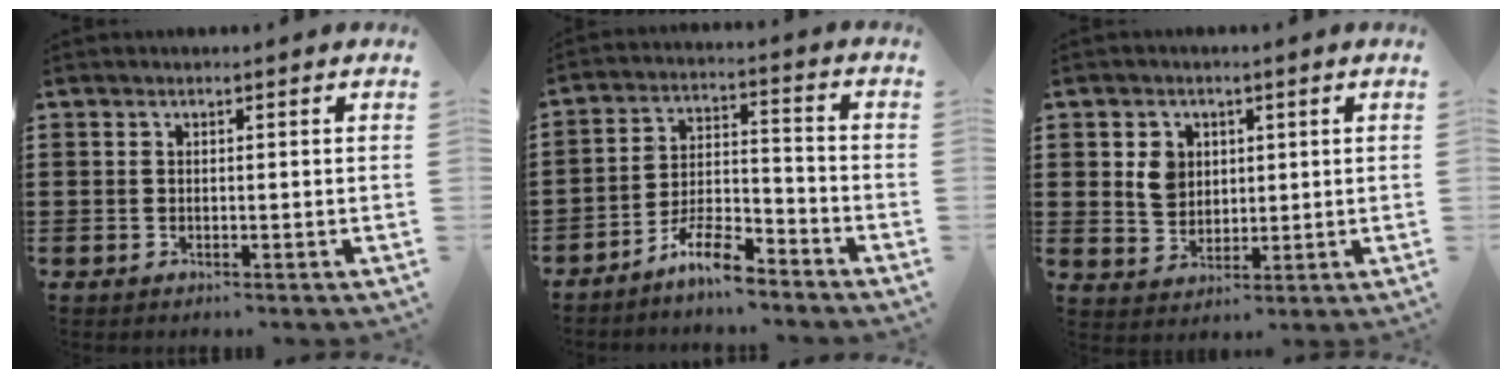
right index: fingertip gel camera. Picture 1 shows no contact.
{"total": 7.4, "force": [-6.1, 1.7, 3.8], "torque": [-0.080, 0.010, -0.117]}
{"total": 4.6, "force": [1.2, 3.9, 2.1], "torque": [-0.055, 0.013, 0.022]}